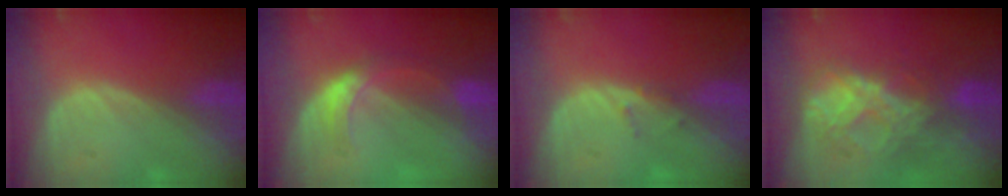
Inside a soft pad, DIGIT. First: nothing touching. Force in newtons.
{"total": 5.5, "press": 4.8, "slide": 2.8}
{"total": 1.1, "press": 0.8, "slide": 0.7}
{"total": 8.6, "press": 7.5, "slide": 4.1}